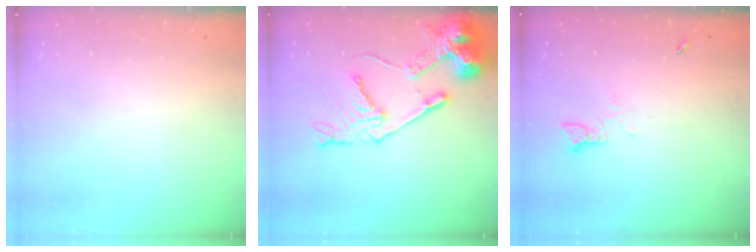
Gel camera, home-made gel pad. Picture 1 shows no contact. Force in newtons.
{"total": 16.8, "press": 16.7, "slide": 1.7}
{"total": 1.0, "press": 1.0, "slide": 0.1}